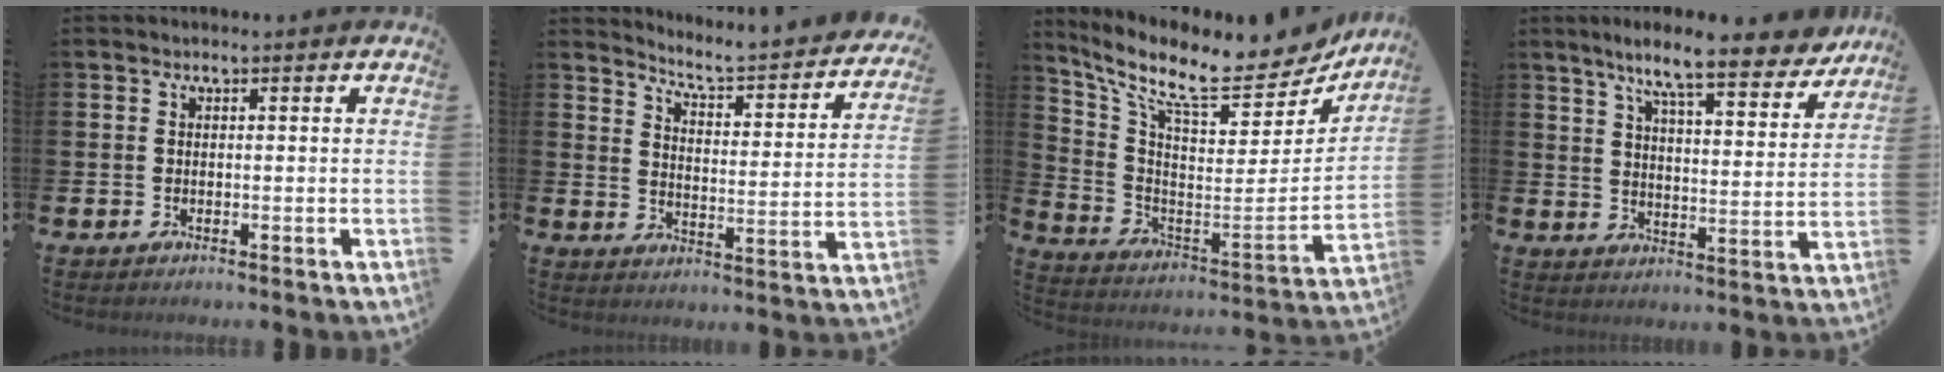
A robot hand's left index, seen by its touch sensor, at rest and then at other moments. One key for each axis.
{"total": 4.7, "fx": 4.5, "fy": 0.4, "fz": 1.5, "tx": -0.050, "ty": -0.044, "tz": 0.066}
{"total": 11.2, "fx": 9.3, "fy": 2.9, "fz": 5.5, "tx": -0.129, "ty": -0.075, "tz": 0.151}
{"total": 9.3, "fx": 8.1, "fy": 1.0, "fz": 4.4, "tx": -0.094, "ty": -0.047, "tz": 0.136}